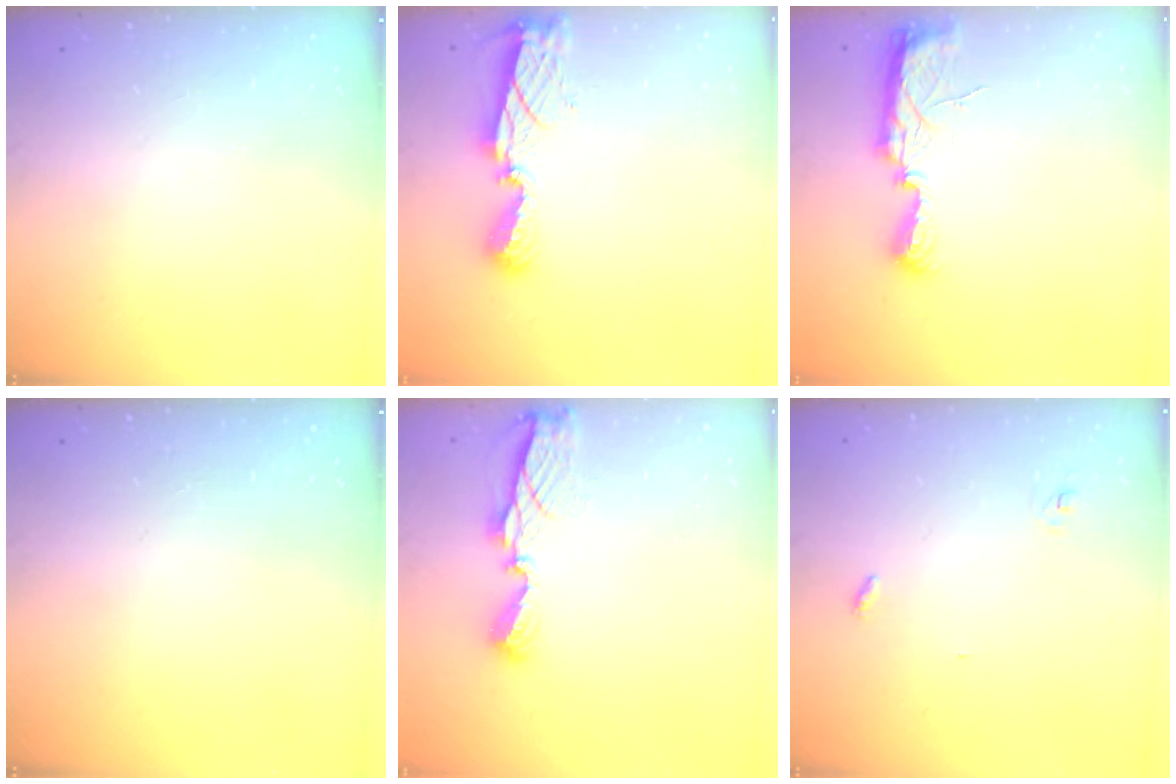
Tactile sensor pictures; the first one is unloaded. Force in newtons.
{"total": 7.9, "press": 7.9, "slide": 0.3}
{"total": 10.5, "press": 9.0, "slide": 5.3}
{"total": 0.0}
{"total": 6.7, "press": 6.7, "slide": 0.2}
{"total": 2.8, "press": 2.8, "slide": 0.2}